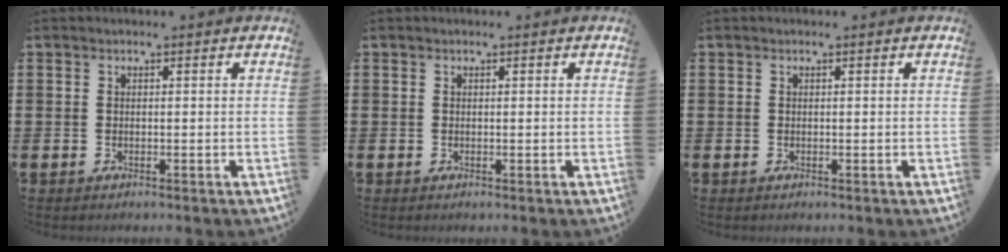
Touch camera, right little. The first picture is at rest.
{"total": 0.0}
{"total": 0.0}